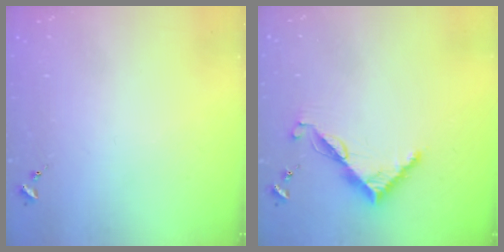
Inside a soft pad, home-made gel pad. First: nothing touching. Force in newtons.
{"total": 7.5, "press": 7.4, "slide": 0.6}